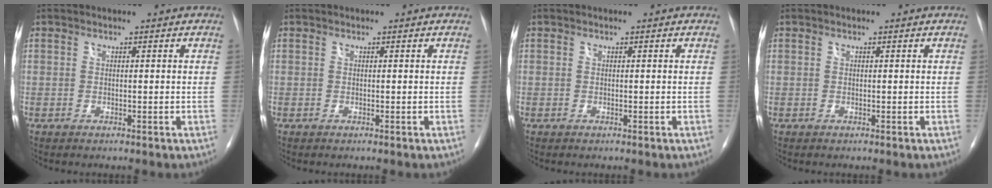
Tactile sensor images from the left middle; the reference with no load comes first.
{"total": 0.0}
{"total": 0.0}
{"total": 0.0}